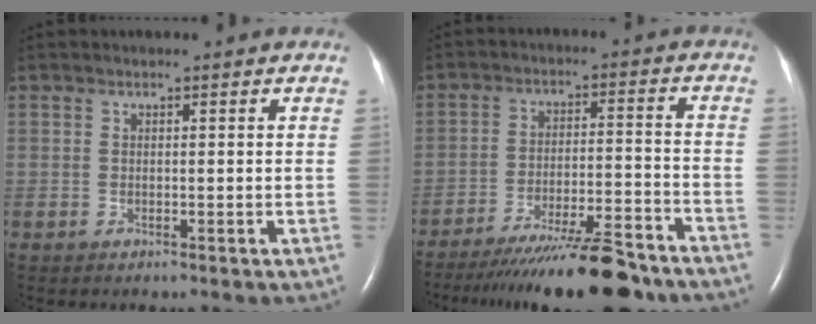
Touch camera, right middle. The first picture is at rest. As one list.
[{"total": 17.2, "force": [-14.8, 1.4, 8.7], "torque": [-0.119, -0.015, -0.225]}]